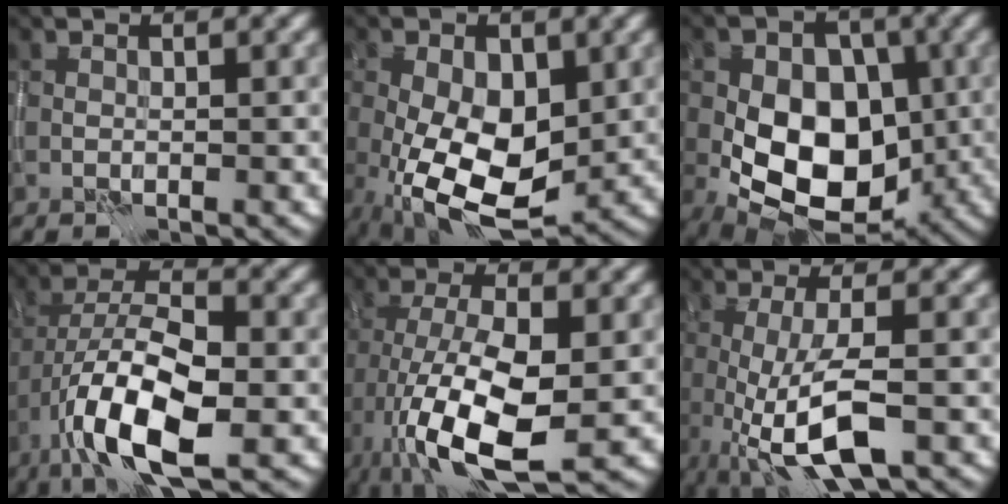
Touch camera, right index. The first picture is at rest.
{"total": 9.6, "force": [-1.8, 5.1, 8.0], "torque": [-0.152, -0.011, -0.035]}
{"total": 13.4, "force": [-1.6, 9.4, 9.4], "torque": [-0.117, -0.002, -0.041]}
{"total": 10.3, "force": [-4.3, 3.8, 8.6], "torque": [-0.166, 0.002, -0.081]}
{"total": 11.0, "force": [-4.0, 3.9, 9.4], "torque": [-0.191, -0.015, -0.074]}
{"total": 6.7, "force": [-1.9, 1.7, 6.2], "torque": [-0.125, -0.009, -0.036]}